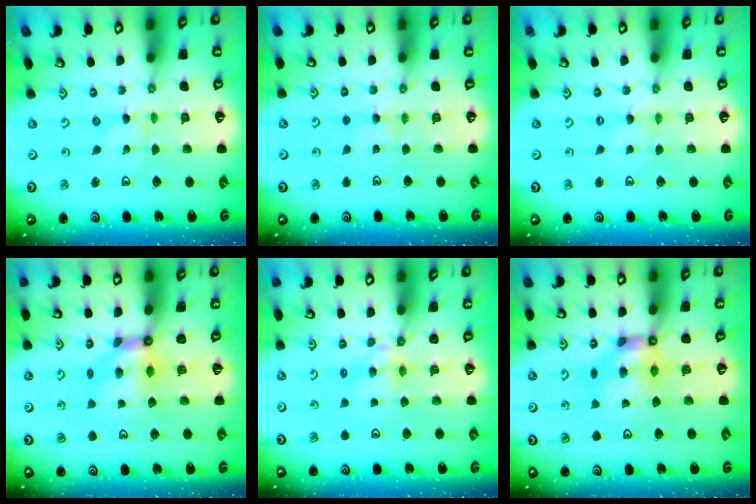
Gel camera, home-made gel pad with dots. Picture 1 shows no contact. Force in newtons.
{"total": 3.5, "press": 3.5, "slide": 0.5}
{"total": 0.0}
{"total": 5.2, "press": 5.1, "slide": 0.2}
{"total": 4.9, "press": 4.8, "slide": 0.8}
{"total": 6.6, "press": 6.6, "slide": 0.6}